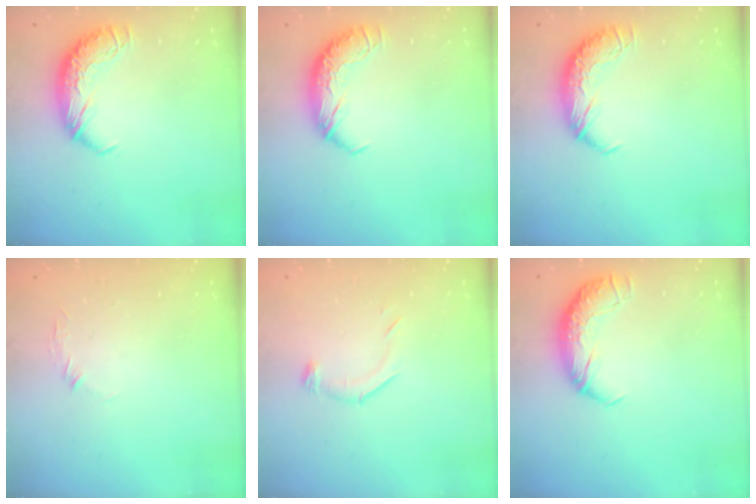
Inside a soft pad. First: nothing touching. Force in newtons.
{"total": 0.0}
{"total": 0.0}
{"total": 6.7, "press": 6.6, "slide": 1.0}
{"total": 6.8, "press": 6.7, "slide": 0.8}
{"total": 2.3, "press": 1.0, "slide": 2.1}